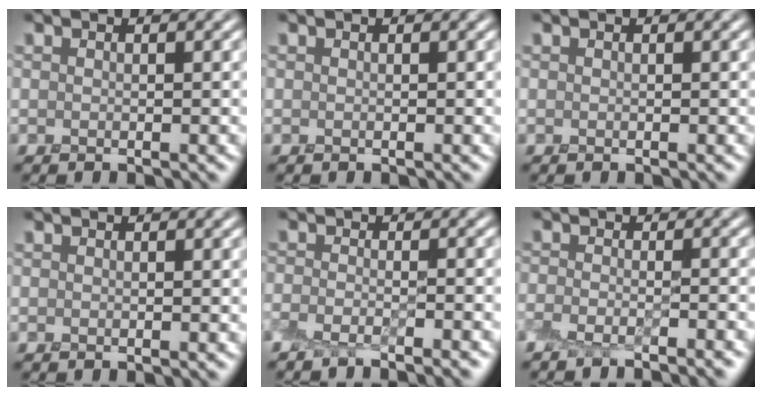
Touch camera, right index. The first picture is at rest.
{"total": 0.0}
{"total": 0.0}
{"total": 0.0}
{"total": 3.0, "force": [-2.9, 0.0, 0.7], "torque": [-0.018, -0.007, -0.053]}
{"total": 3.4, "force": [-3.3, 0.1, 0.8], "torque": [-0.020, -0.005, -0.055]}